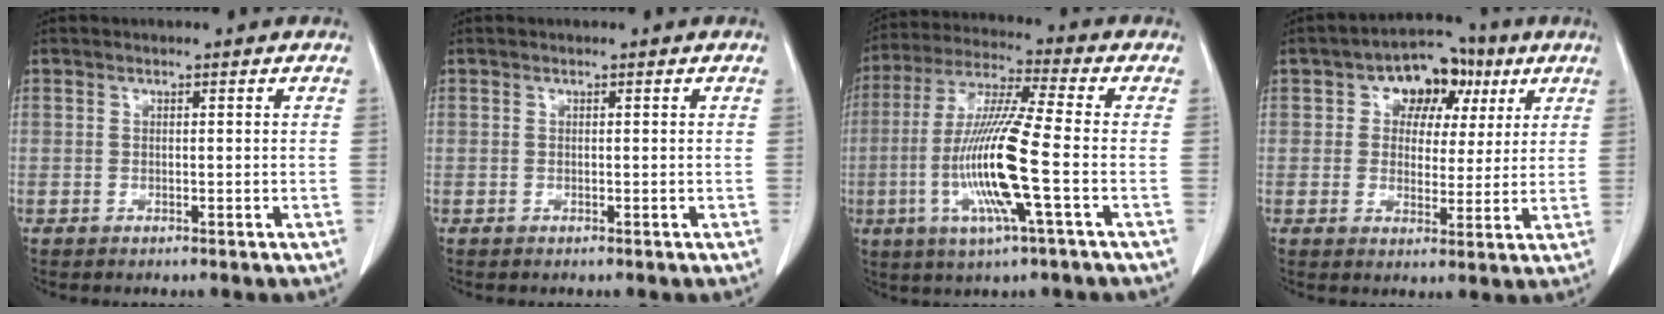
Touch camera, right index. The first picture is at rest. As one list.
[{"total": 0.0}, {"total": 14.2, "force": [-3.2, -0.1, 13.8], "torque": [-0.286, -0.009, -0.067]}, {"total": 8.6, "force": [3.5, 6.1, 5.0], "torque": [-0.056, 0.029, 0.050]}]